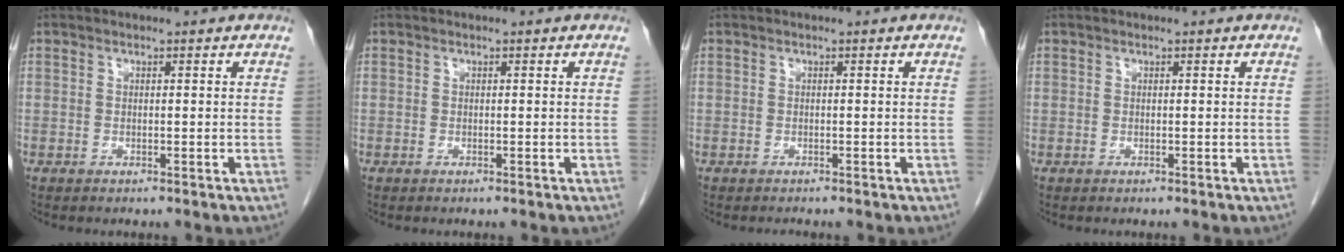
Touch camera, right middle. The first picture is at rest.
{"total": 0.0}
{"total": 0.6, "force": [-0.6, 0.0, 0.1], "torque": [-0.008, -0.002, -0.008]}
{"total": 0.0}